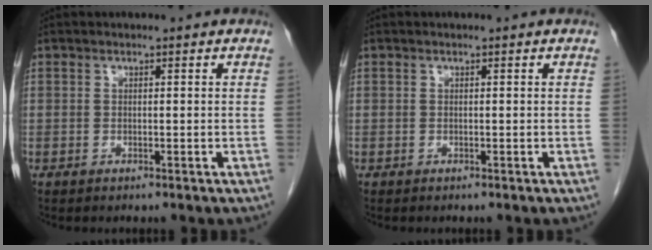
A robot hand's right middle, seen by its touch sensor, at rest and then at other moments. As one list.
[{"total": 0.0}]